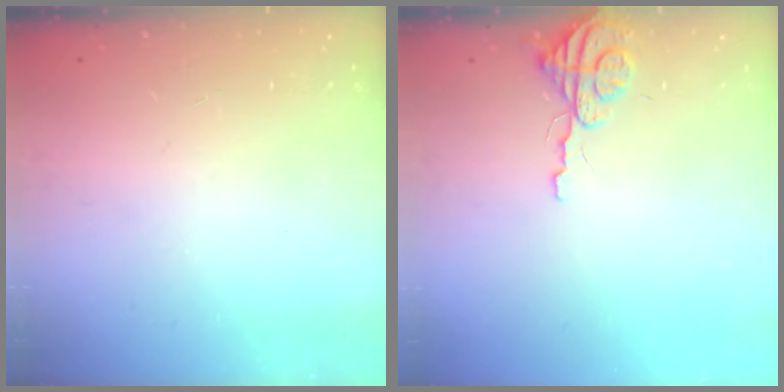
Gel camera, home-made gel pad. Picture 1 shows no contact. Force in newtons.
{"total": 3.7, "press": 3.7, "slide": 0.4}